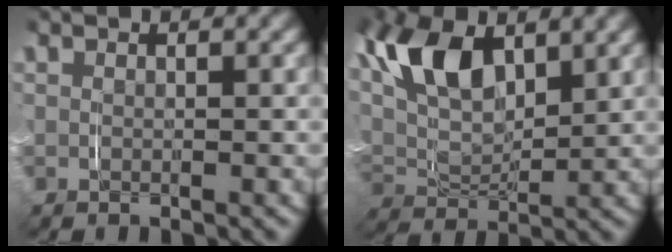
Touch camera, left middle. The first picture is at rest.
{"total": 8.3, "force": [2.4, 5.2, 6.1], "torque": [-0.150, -0.016, 0.046]}